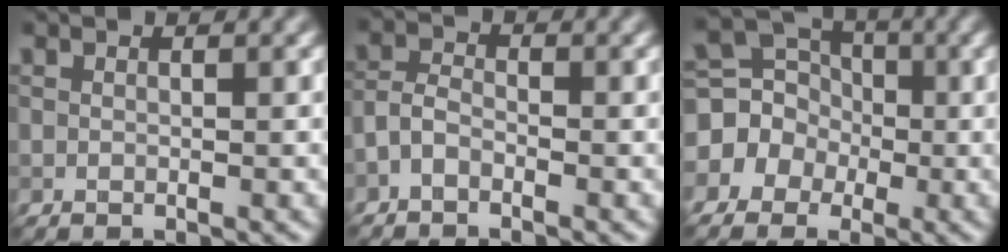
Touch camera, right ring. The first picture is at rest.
{"total": 1.8, "force": [-1.3, 0.8, 1.0], "torque": [-0.021, 0.004, -0.035]}
{"total": 6.2, "force": [-0.5, 5.7, 2.4], "torque": [-0.039, 0.022, -0.039]}